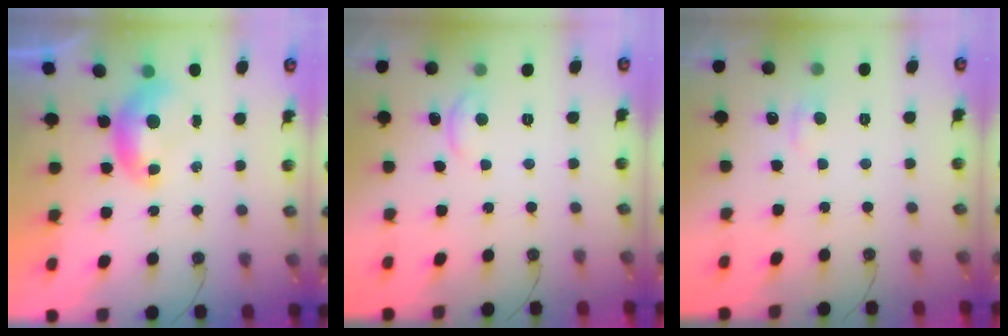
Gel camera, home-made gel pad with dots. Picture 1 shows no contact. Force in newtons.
{"total": 1.0, "press": 0.9, "slide": 0.4}
{"total": 0.8, "press": 0.1, "slide": 0.8}